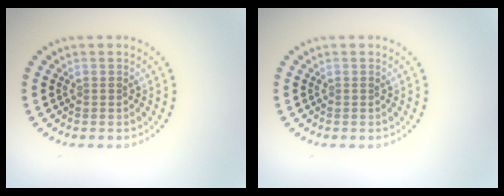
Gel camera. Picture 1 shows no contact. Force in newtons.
{"total": 0.0}